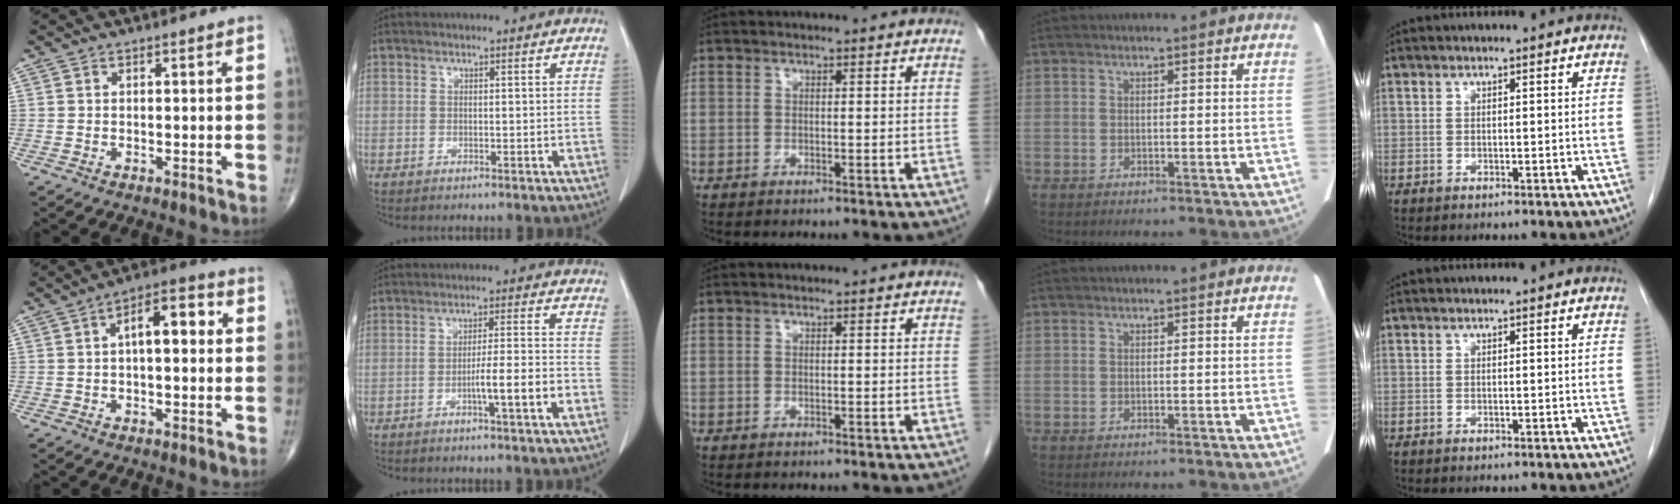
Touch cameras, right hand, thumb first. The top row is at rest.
{"thumb": {"total": 8.8, "force": [1.3, 3.9, 7.8], "torque": [-0.103, 0.029, 0.010]}, "index": {"total": 6.5, "force": [-2.7, -0.2, 5.9], "torque": [-0.091, 0.002, -0.044]}}